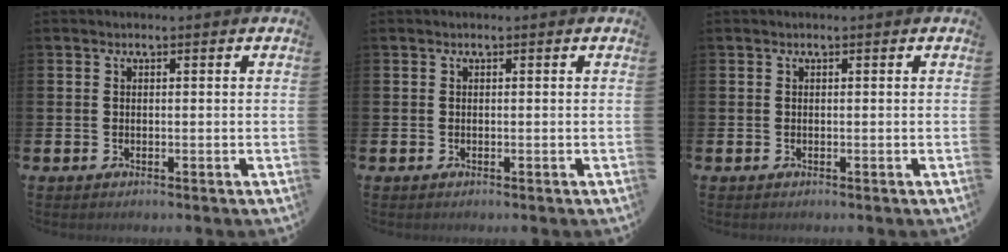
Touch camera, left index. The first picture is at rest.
{"total": 0.0}
{"total": 0.0}